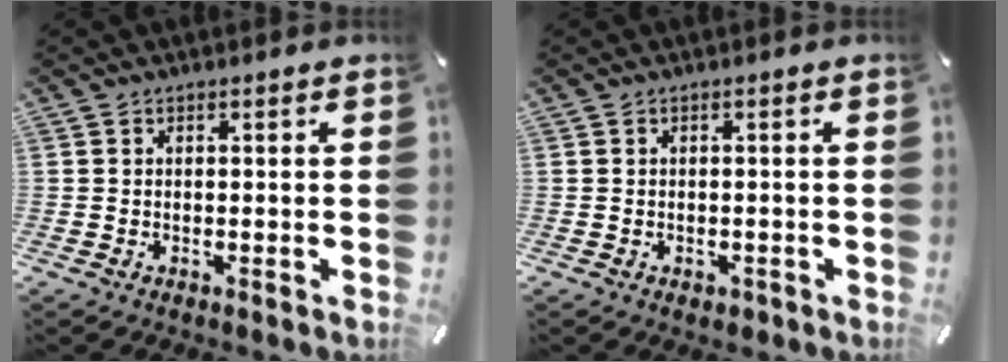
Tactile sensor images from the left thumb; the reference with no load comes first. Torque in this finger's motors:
{"motor_torque": [0.48, 0.18, 0.44, -0.08, 0.00]}